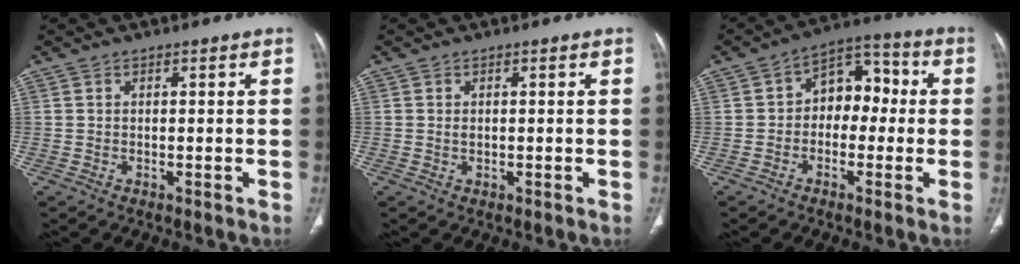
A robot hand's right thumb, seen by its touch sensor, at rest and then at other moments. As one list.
[{"total": 0.7, "force": [0.1, 0.5, 0.5], "torque": [-0.009, -0.001, 0.002]}, {"total": 9.3, "force": [-0.3, 6.6, 6.5], "torque": [-0.053, 0.039, -0.019]}]